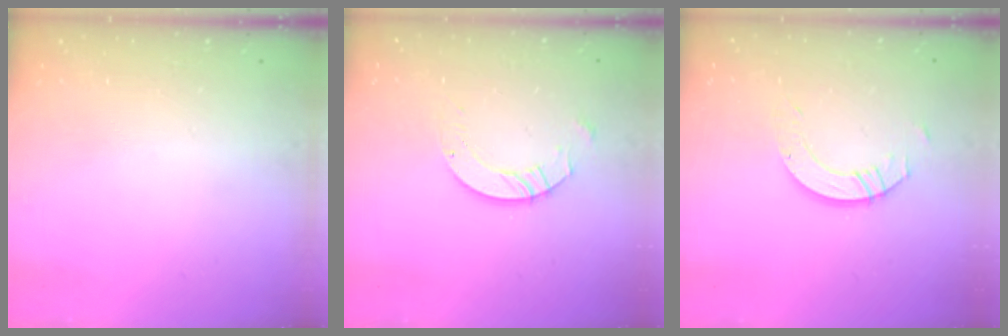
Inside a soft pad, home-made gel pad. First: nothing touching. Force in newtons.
{"total": 5.0, "press": 5.0, "slide": 0.3}
{"total": 6.0, "press": 6.0, "slide": 0.4}